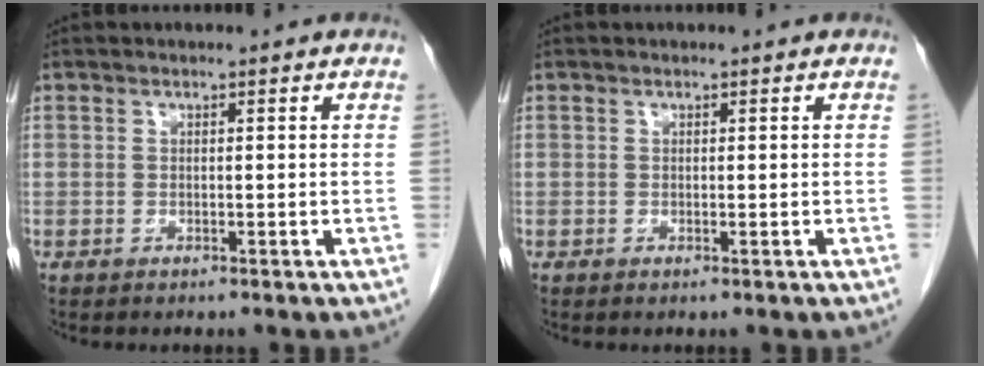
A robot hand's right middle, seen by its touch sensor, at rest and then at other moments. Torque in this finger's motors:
{"motor_torque": [-0.07, 0.15, -0.05, -0.01]}